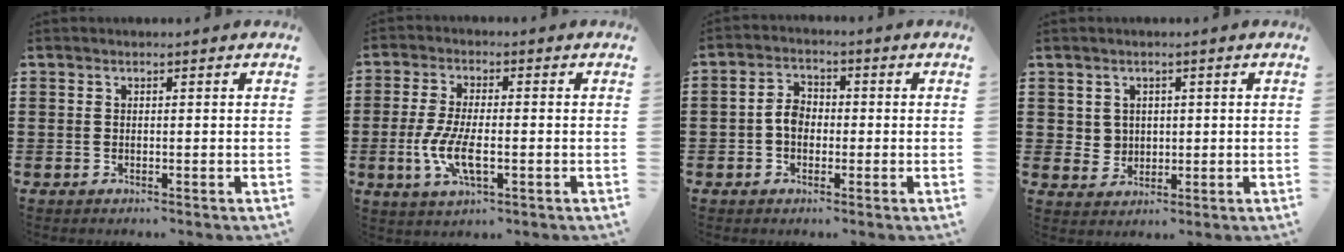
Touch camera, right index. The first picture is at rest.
{"total": 6.7, "force": [-1.6, 2.4, 6.1], "torque": [-0.136, -0.009, -0.035]}
{"total": 3.7, "force": [-0.7, 2.6, 2.5], "torque": [-0.057, 0.006, -0.016]}
{"total": 2.6, "force": [1.1, 2.3, 0.4], "torque": [-0.018, 0.012, 0.020]}